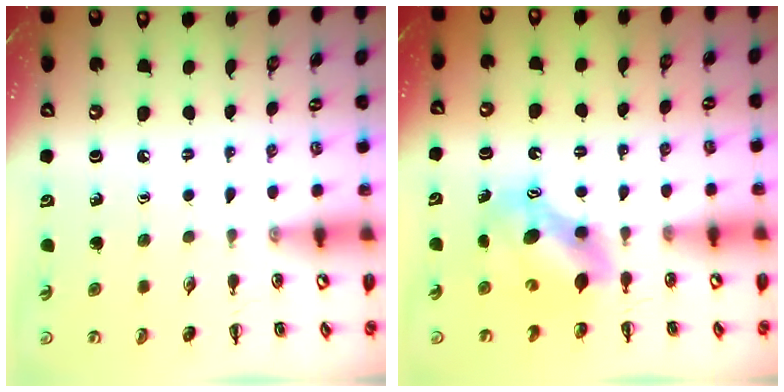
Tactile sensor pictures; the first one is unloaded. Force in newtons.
{"total": 6.5, "press": 6.4, "slide": 0.8}